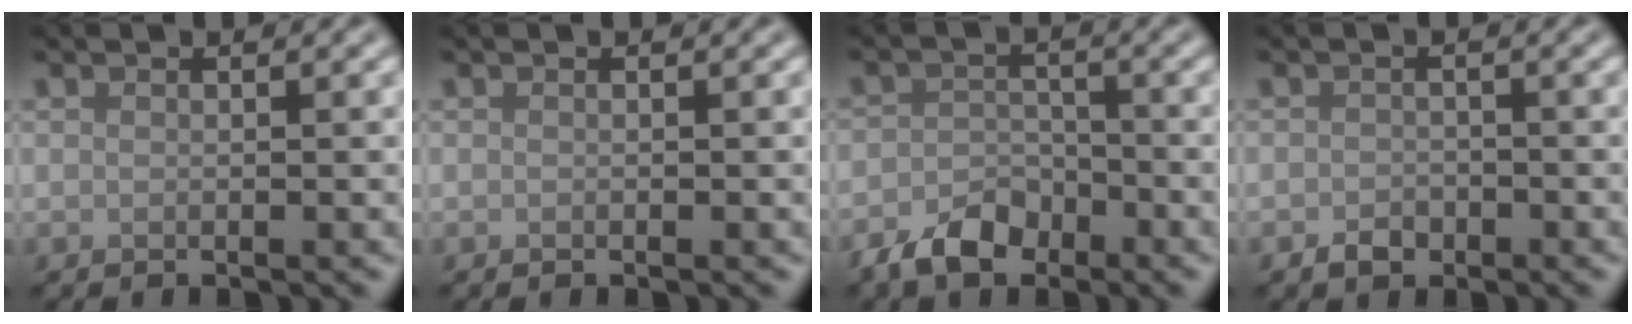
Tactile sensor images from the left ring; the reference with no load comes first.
{"total": 0.0}
{"total": 3.7, "force": [-2.5, 2.2, 1.6], "torque": [-0.025, 0.000, -0.052]}
{"total": 1.5, "force": [-0.8, 1.1, 0.5], "torque": [-0.002, -0.001, -0.017]}